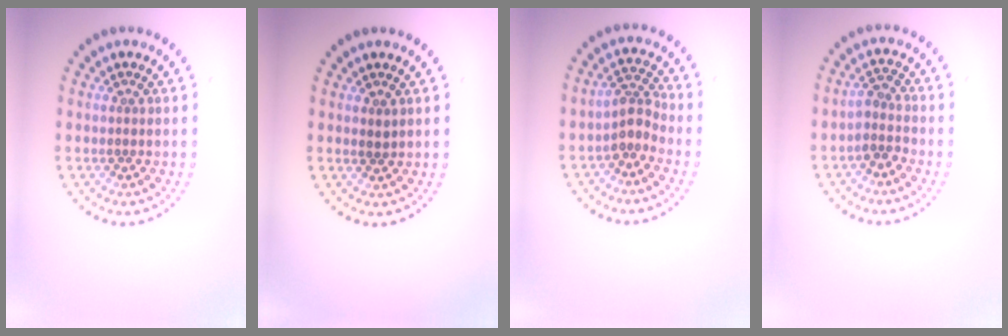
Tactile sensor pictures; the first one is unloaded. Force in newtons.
{"total": 0.7, "press": 0.6, "slide": 0.2}
{"total": 2.4, "press": 1.7, "slide": 1.7}
{"total": 2.0, "press": 1.6, "slide": 1.2}